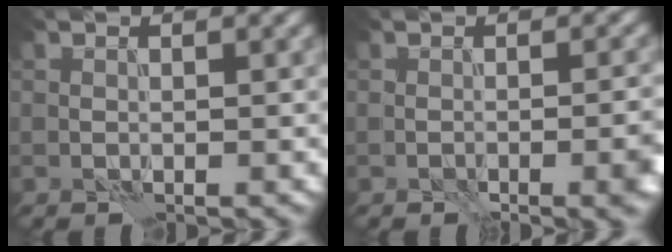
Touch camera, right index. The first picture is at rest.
{"total": 3.4, "force": [-1.7, 0.7, 2.8], "torque": [-0.037, -0.002, -0.021]}